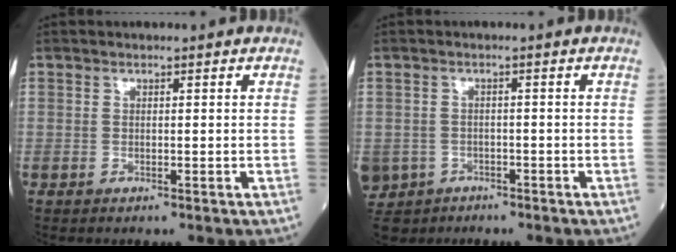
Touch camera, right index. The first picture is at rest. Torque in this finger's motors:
{"motor_torque": [0.82, -0.65, 0.70, 0.18]}